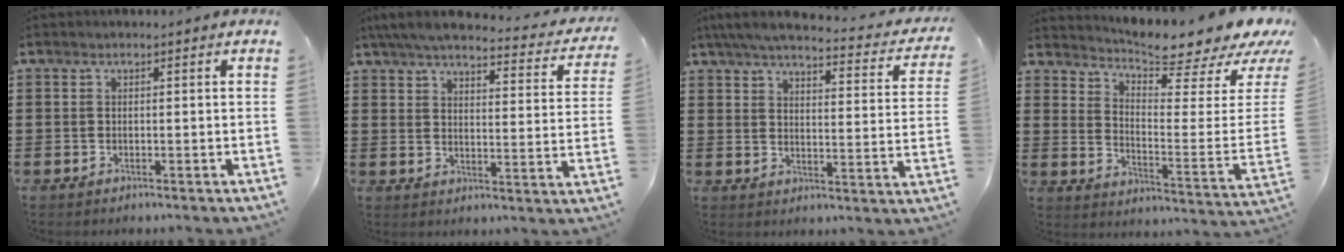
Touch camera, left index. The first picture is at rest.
{"total": 5.6, "force": [4.9, 0.2, 2.6], "torque": [-0.071, -0.028, 0.083]}
{"total": 5.3, "force": [4.6, 0.1, 2.6], "torque": [-0.072, -0.025, 0.076]}
{"total": 6.7, "force": [6.3, 0.1, 2.3], "torque": [-0.054, -0.068, 0.102]}